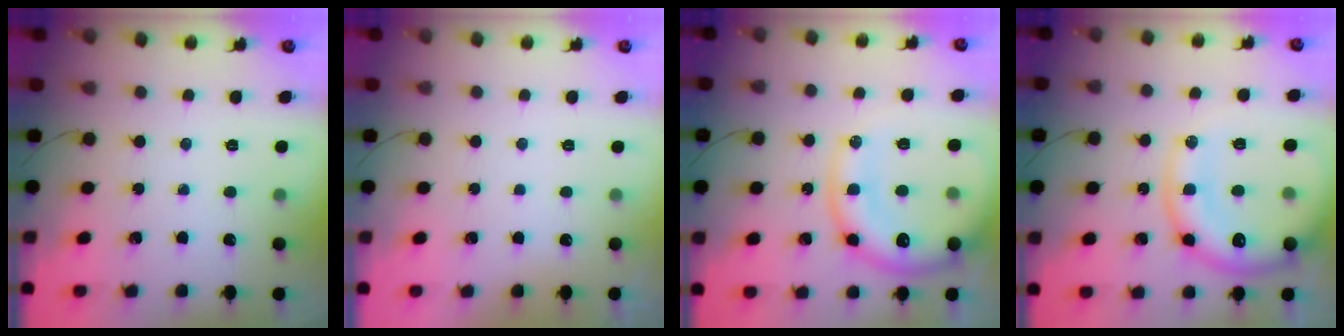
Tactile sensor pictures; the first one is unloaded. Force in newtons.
{"total": 2.8, "press": 2.8, "slide": 0.1}
{"total": 18.9, "press": 18.5, "slide": 3.6}
{"total": 18.9, "press": 18.5, "slide": 3.6}